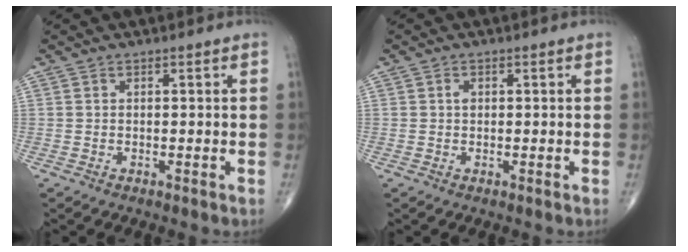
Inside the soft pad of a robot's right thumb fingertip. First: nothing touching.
{"total": 0.9, "force": [0.2, 0.7, 0.6], "torque": [-0.008, 0.001, 0.001]}